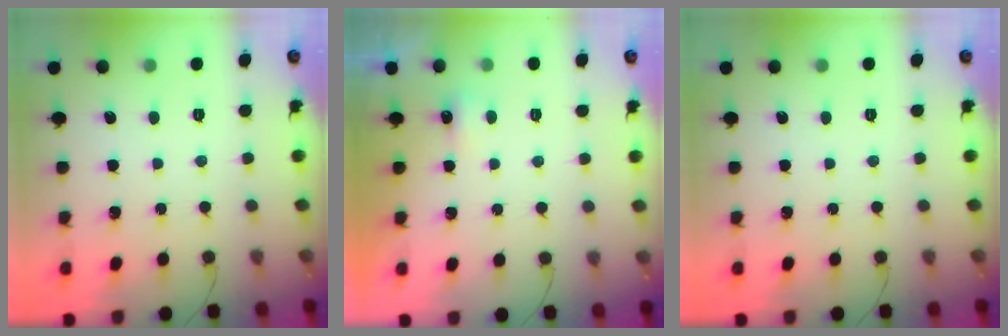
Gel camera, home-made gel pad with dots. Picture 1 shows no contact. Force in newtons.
{"total": 2.3, "press": 2.2, "slide": 0.6}
{"total": 0.0}